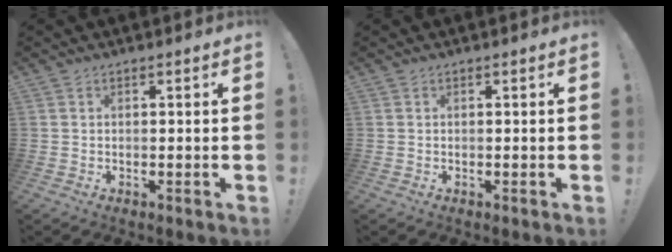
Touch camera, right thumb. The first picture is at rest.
{"total": 0.0}